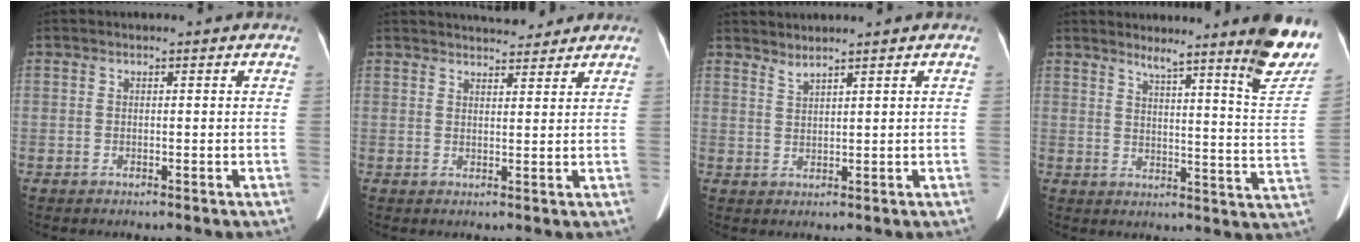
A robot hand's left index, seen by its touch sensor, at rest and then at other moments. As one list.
[{"total": 7.1, "force": [6.7, 1.5, 2.1], "torque": [-0.026, 0.014, 0.086]}, {"total": 1.7, "force": [1.6, -0.4, 0.4], "torque": [-0.010, -0.004, 0.037]}, {"total": 14.7, "force": [11.9, -0.6, 8.7], "torque": [-0.098, -0.051, 0.137]}]